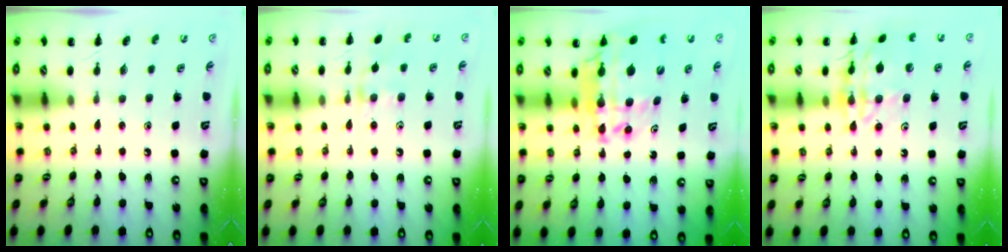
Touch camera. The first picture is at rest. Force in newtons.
{"total": 8.5, "press": 8.4, "slide": 1.0}
{"total": 16.9, "press": 16.3, "slide": 4.5}
{"total": 15.7, "press": 15.6, "slide": 1.6}